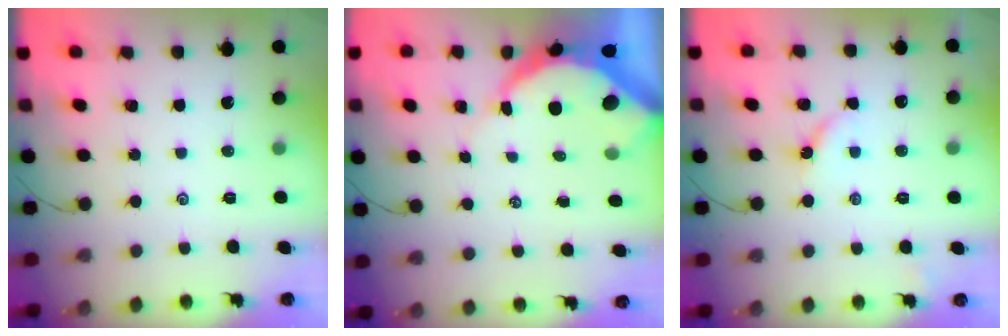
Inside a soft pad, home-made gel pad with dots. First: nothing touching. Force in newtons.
{"total": 9.3, "press": 9.3, "slide": 1.0}
{"total": 3.3, "press": 3.3, "slide": 0.5}